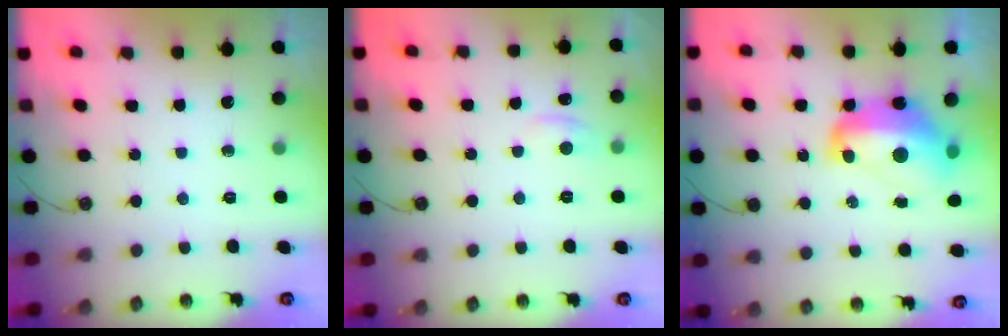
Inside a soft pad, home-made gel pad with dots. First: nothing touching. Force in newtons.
{"total": 0.8, "press": 0.0, "slide": 0.8}
{"total": 10.2, "press": 10.1, "slide": 1.2}